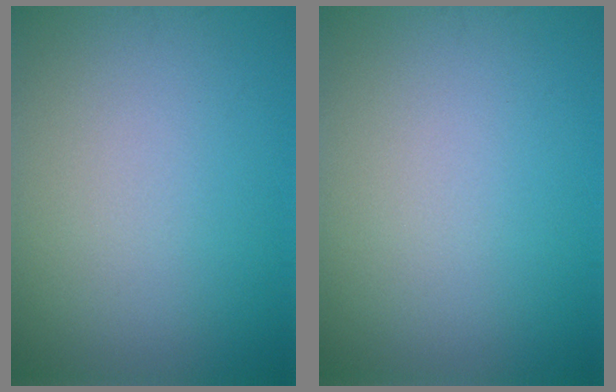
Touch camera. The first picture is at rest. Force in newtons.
{"total": 0.0}